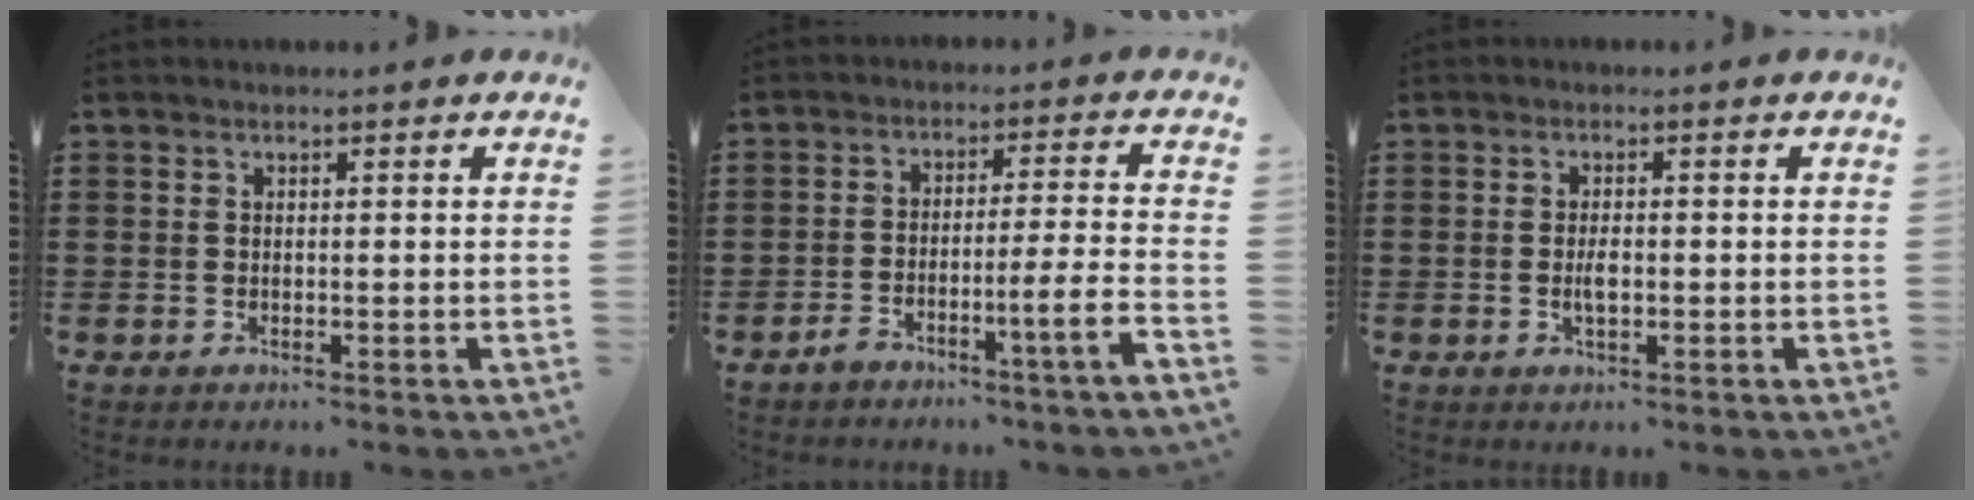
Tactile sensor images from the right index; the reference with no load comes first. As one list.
[{"total": 5.9, "force": [-3.8, -0.7, 4.5], "torque": [-0.074, -0.004, -0.069]}, {"total": 2.5, "force": [-0.3, 1.0, 2.3], "torque": [-0.042, 0.001, -0.006]}]